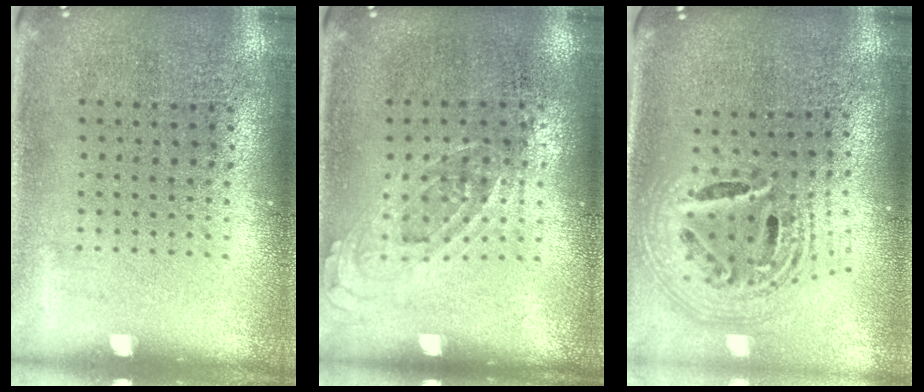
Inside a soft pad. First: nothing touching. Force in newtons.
{"total": 0.7, "press": 0.6, "slide": 0.3}
{"total": 2.5, "press": 1.8, "slide": 1.7}